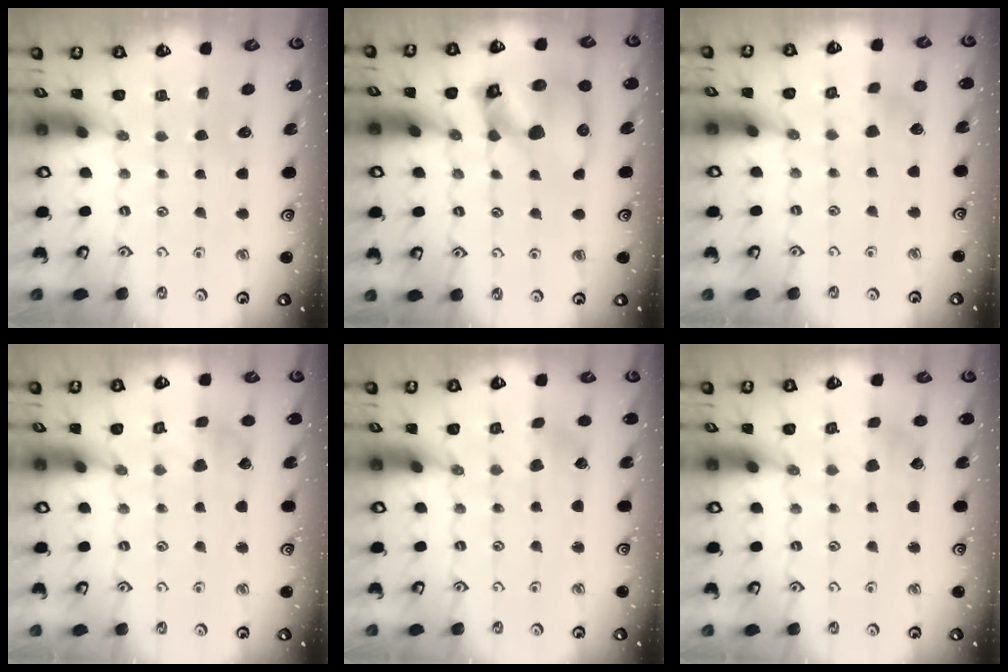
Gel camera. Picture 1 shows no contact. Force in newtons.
{"total": 18.4, "press": 18.2, "slide": 2.5}
{"total": 4.0, "press": 4.0, "slide": 0.5}
{"total": 2.7, "press": 2.7, "slide": 0.2}
{"total": 0.8, "press": 0.7, "slide": 0.2}
{"total": 2.2, "press": 2.2, "slide": 0.3}